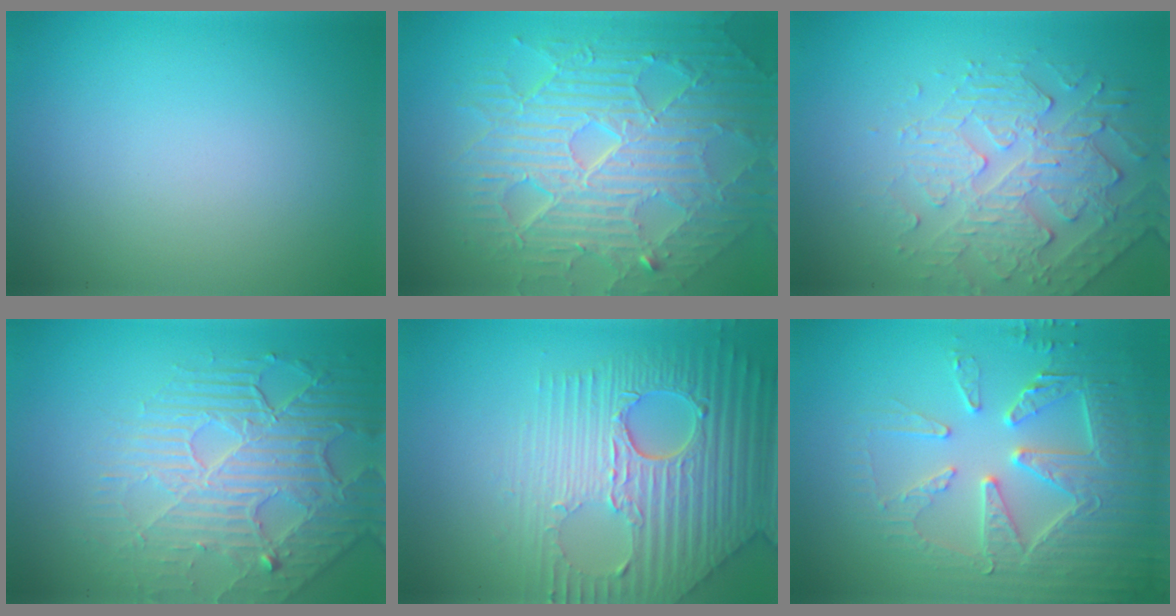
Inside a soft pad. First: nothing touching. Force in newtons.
{"total": 10.3, "press": 6.7, "slide": 7.8}
{"total": 4.9, "press": 3.7, "slide": 3.1}
{"total": 5.6, "press": 4.7, "slide": 3.0}
{"total": 8.9, "press": 6.0, "slide": 6.6}
{"total": 6.2, "press": 5.4, "slide": 3.1}